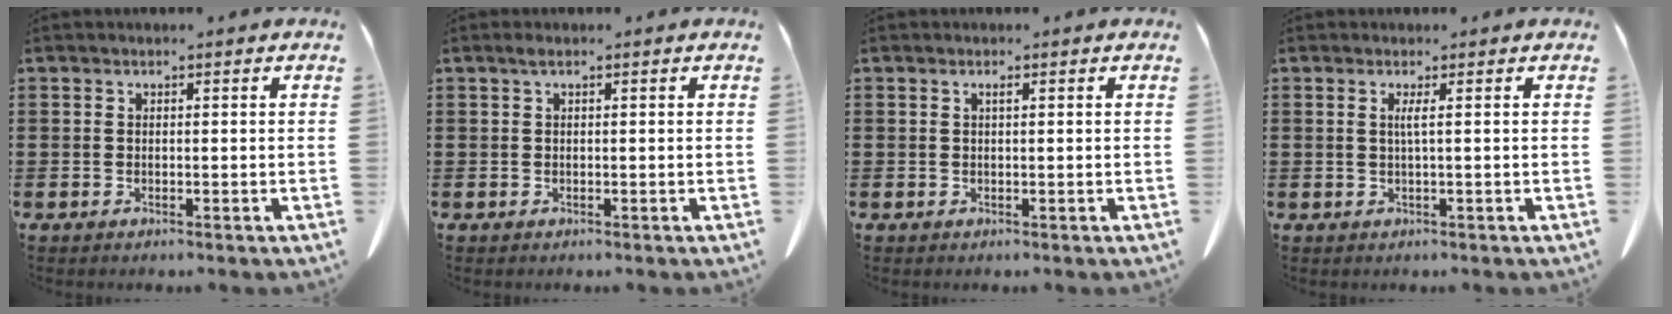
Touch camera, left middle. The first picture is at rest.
{"total": 0.8, "force": [0.3, 0.1, 0.8], "torque": [-0.016, 0.002, 0.005]}
{"total": 0.5, "force": [0.2, 0.1, 0.5], "torque": [-0.010, -0.001, 0.005]}
{"total": 1.5, "force": [0.3, -0.4, 1.4], "torque": [-0.027, -0.004, 0.002]}